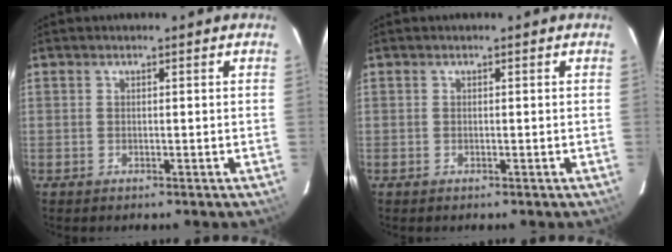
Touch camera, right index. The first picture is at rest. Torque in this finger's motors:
{"motor_torque": [-0.02, 0.00, 0.04, 0.01]}